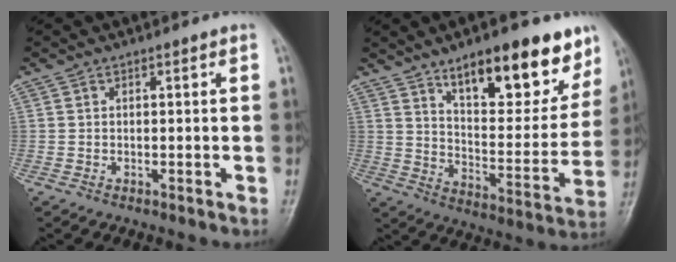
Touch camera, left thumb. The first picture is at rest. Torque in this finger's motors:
{"motor_torque": [1.09, 1.00, 1.57, -1.20, 0.08]}